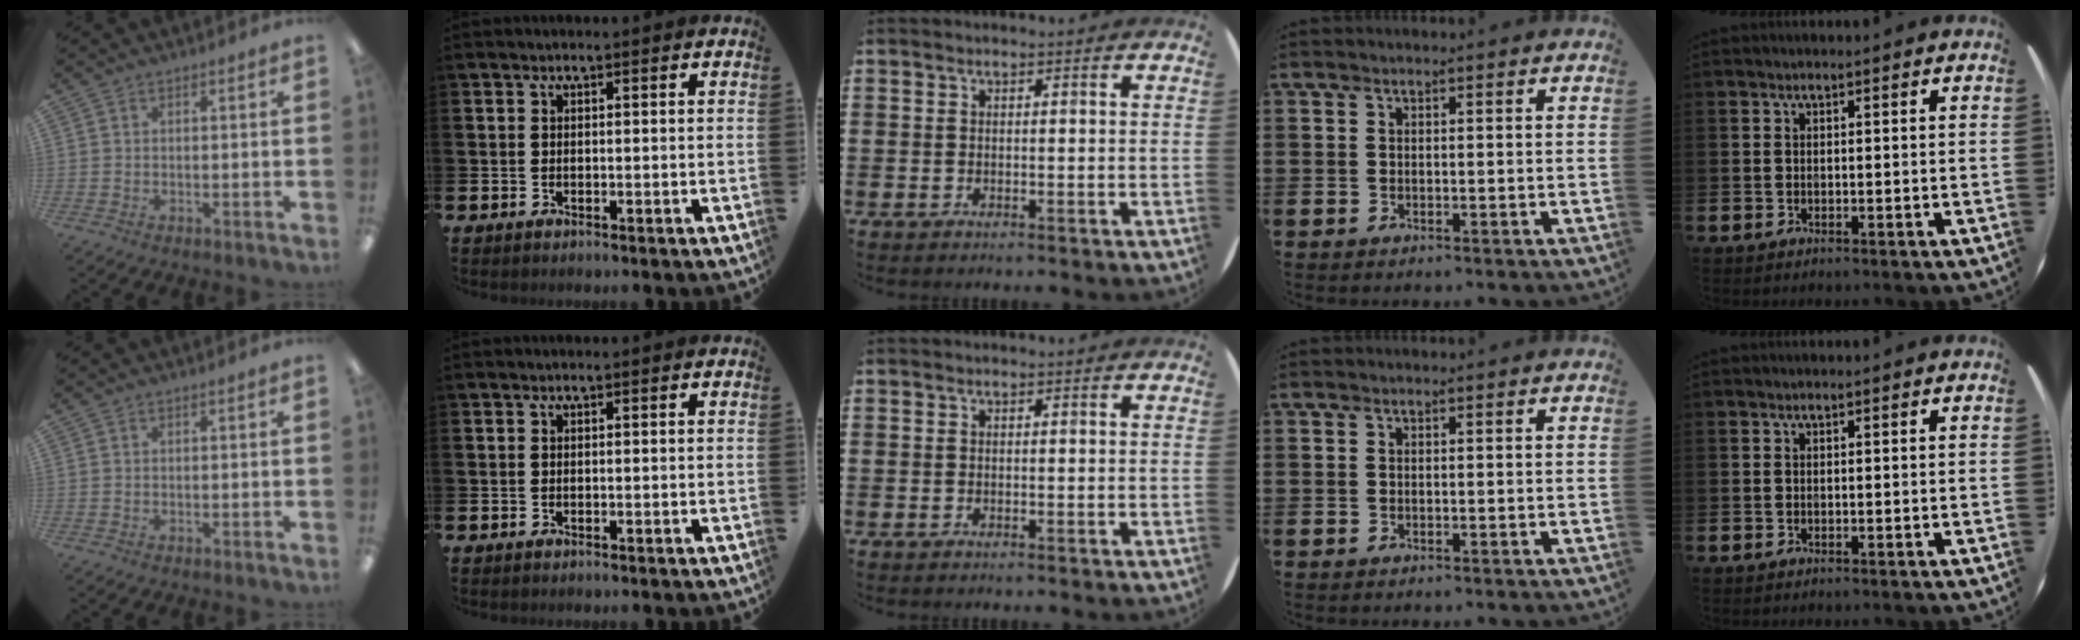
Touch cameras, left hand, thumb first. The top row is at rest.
{}